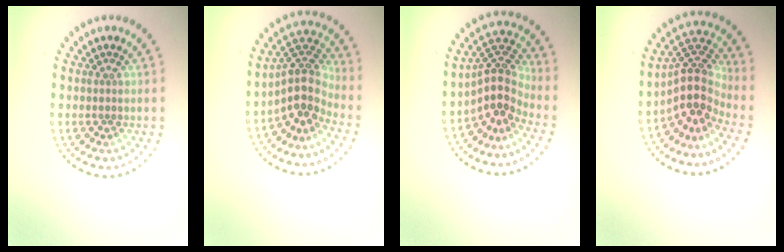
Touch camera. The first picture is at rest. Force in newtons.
{"total": 4.3, "press": 3.2, "slide": 2.9}
{"total": 4.1, "press": 2.8, "slide": 2.9}
{"total": 4.8, "press": 3.6, "slide": 3.2}